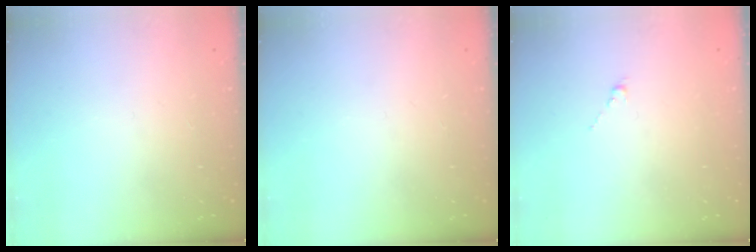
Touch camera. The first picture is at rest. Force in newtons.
{"total": 0.0}
{"total": 0.0}